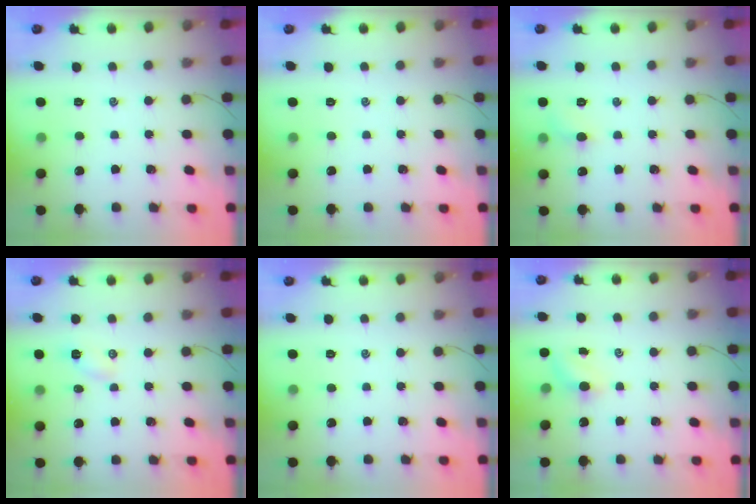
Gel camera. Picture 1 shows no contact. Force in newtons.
{"total": 0.0}
{"total": 4.0, "press": 3.8, "slide": 1.1}
{"total": 2.9, "press": 2.7, "slide": 1.0}
{"total": 0.0}
{"total": 3.6, "press": 3.5, "slide": 1.0}